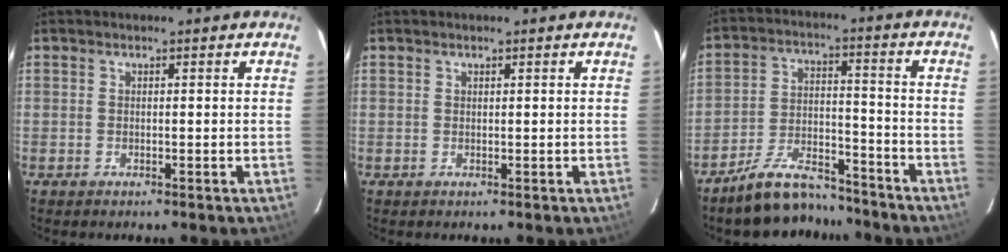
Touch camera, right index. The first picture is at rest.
{"total": 0.0}
{"total": 11.9, "force": [-10.3, 4.0, 4.3], "torque": [-0.095, 0.019, -0.162]}